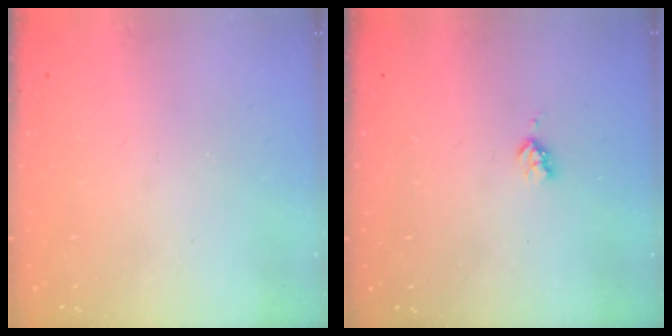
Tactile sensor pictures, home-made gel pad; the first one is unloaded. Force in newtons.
{"total": 2.9, "press": 2.9, "slide": 0.5}